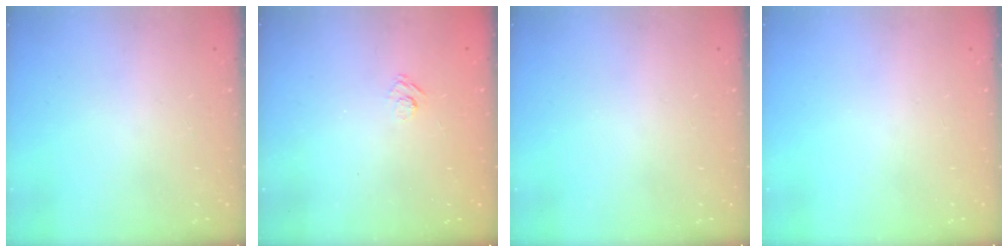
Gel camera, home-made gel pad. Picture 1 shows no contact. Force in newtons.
{"total": 4.1, "press": 3.9, "slide": 1.3}
{"total": 0.0}
{"total": 0.0}